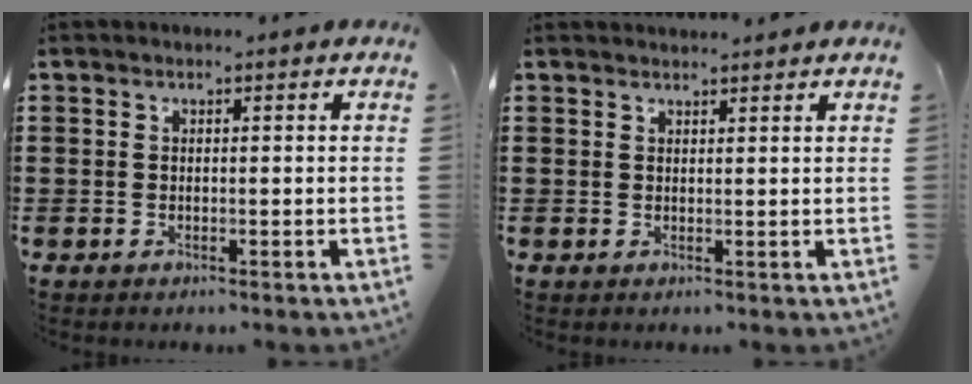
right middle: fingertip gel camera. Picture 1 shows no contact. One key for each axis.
{"total": 1.2, "fx": 1.2, "fy": 0.0, "fz": 0.1, "tx": 0.004, "ty": -0.004, "tz": 0.020}